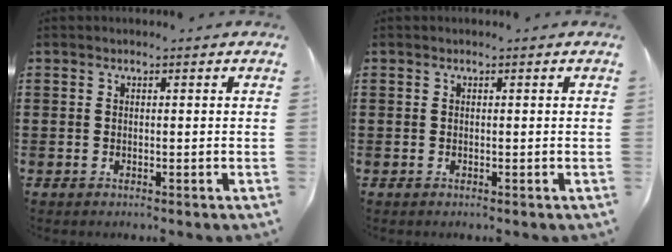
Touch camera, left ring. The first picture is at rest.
{"total": 0.0}